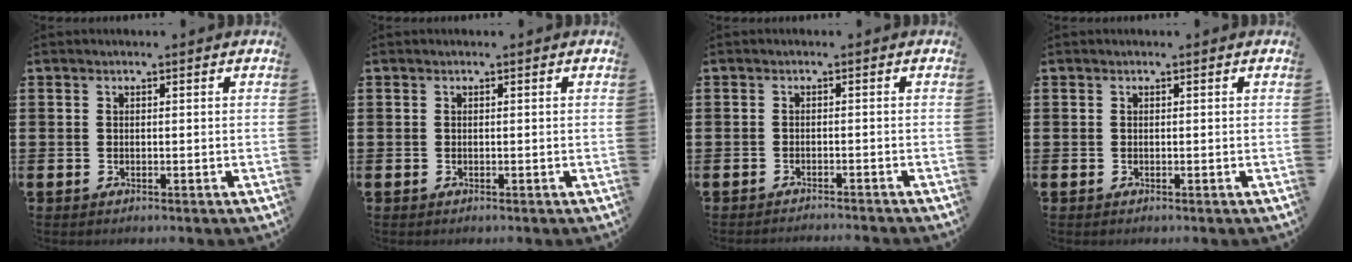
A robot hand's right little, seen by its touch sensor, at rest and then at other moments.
{"total": 0.0}
{"total": 1.0, "force": [-1.0, -0.2, 0.0], "torque": [0.000, 0.000, -0.021]}
{"total": 0.0}